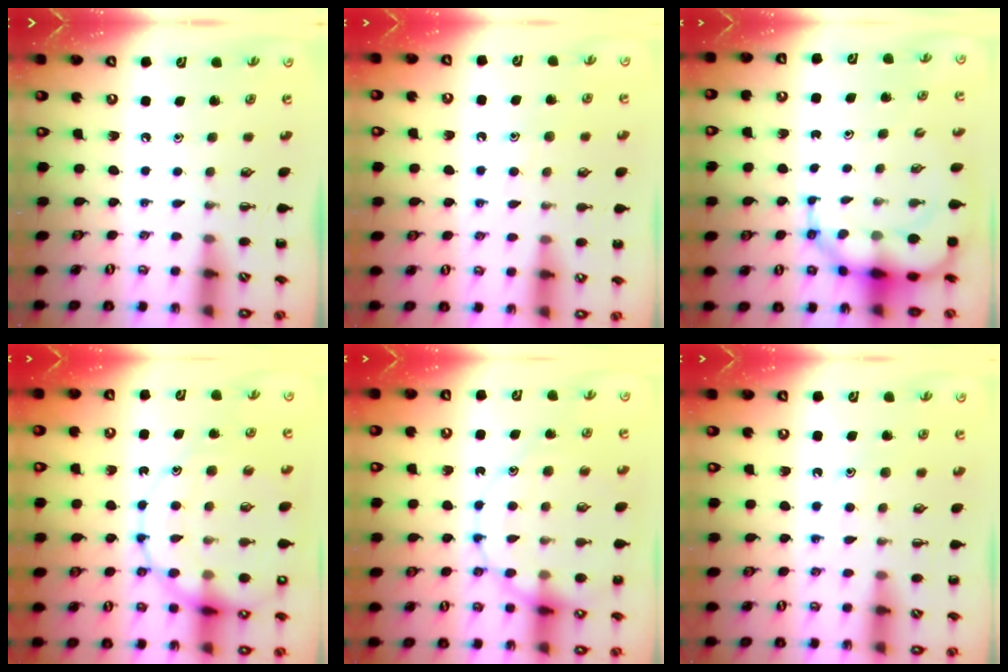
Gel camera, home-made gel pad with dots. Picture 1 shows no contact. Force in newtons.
{"total": 8.9, "press": 8.9, "slide": 1.1}
{"total": 9.7, "press": 9.3, "slide": 2.7}
{"total": 21.3, "press": 21.1, "slide": 2.9}
{"total": 17.7, "press": 17.6, "slide": 2.1}
{"total": 9.4, "press": 9.4, "slide": 0.7}